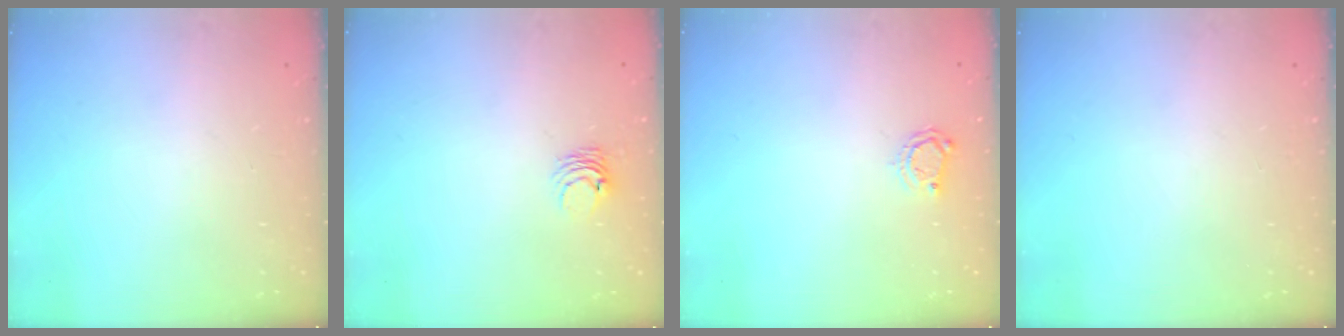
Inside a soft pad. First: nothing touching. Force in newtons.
{"total": 3.9, "press": 3.9, "slide": 0.3}
{"total": 3.9, "press": 3.9, "slide": 0.6}
{"total": 0.0}